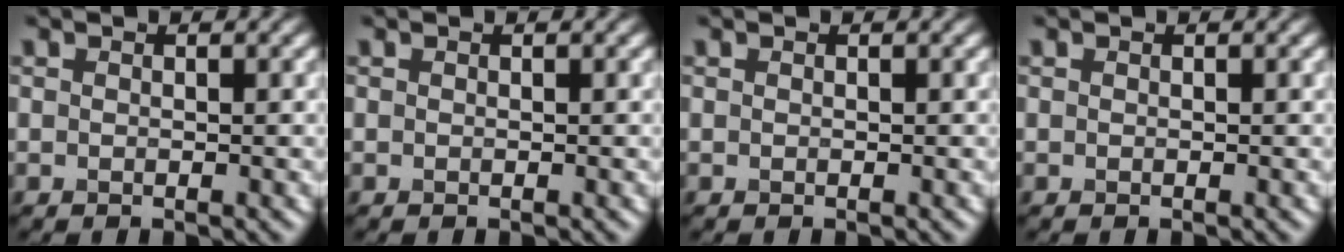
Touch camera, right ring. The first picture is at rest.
{"total": 0.0}
{"total": 0.0}
{"total": 0.0}